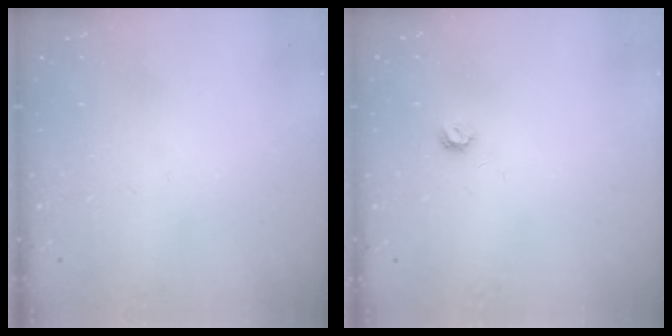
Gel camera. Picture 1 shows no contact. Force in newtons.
{"total": 4.0, "press": 4.0, "slide": 0.6}